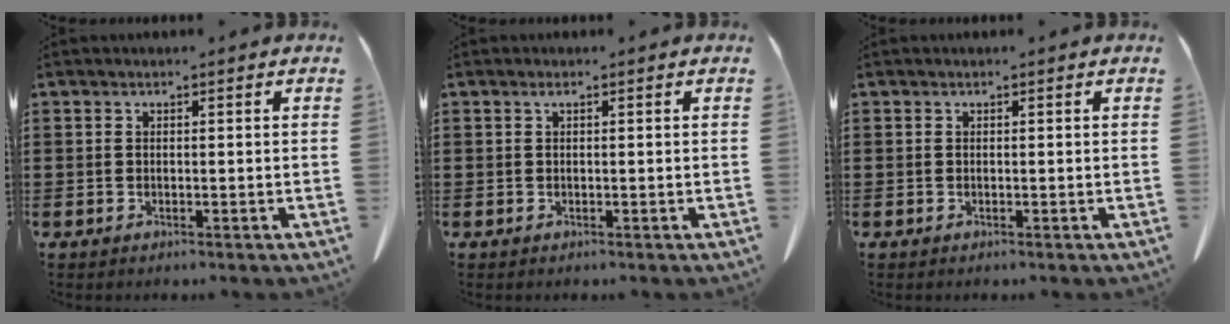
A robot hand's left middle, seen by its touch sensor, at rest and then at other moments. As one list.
[{"total": 0.5, "force": [0.2, 0.1, 0.5], "torque": [-0.011, 0.001, 0.004]}, {"total": 0.0}]